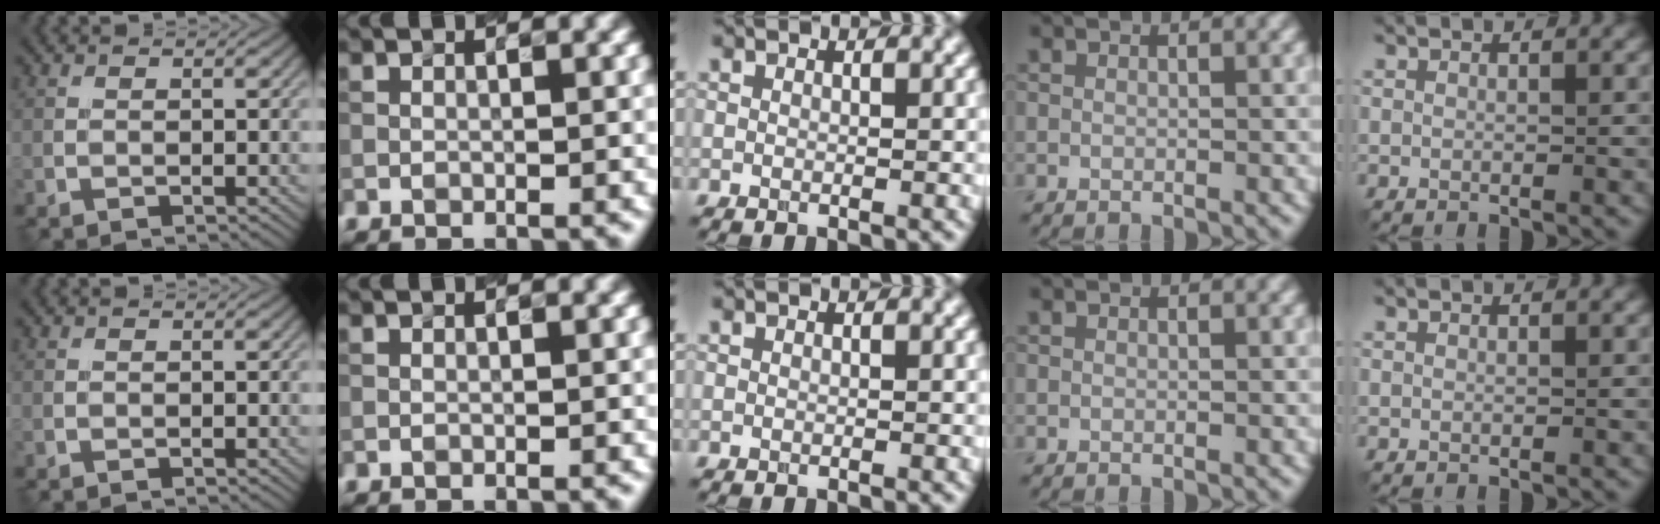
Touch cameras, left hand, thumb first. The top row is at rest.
{}